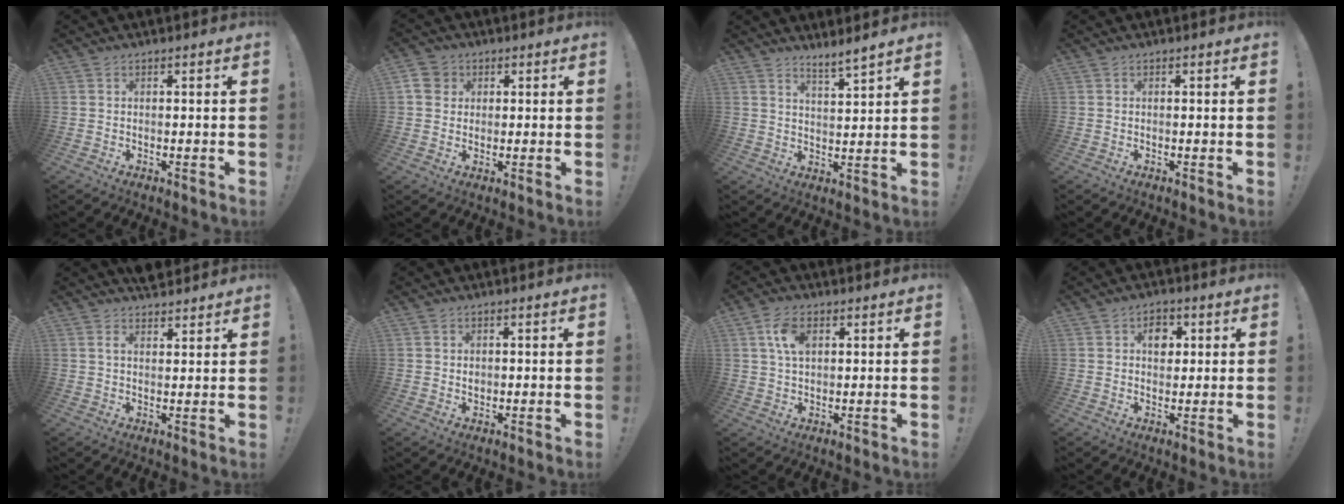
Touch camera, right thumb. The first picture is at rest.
{"total": 6.0, "force": [1.9, 5.2, 2.2], "torque": [-0.037, 0.002, 0.040]}
{"total": 5.2, "force": [4.6, -0.2, 2.4], "torque": [-0.038, -0.034, 0.077]}
{"total": 0.0}
{"total": 3.8, "force": [3.3, 1.4, 1.4], "torque": [-0.013, -0.020, 0.058]}
{"total": 1.3, "force": [0.2, 1.2, 0.3], "torque": [-0.007, 0.003, 0.003]}
{"total": 7.0, "force": [2.4, 4.2, 5.0], "torque": [-0.078, 0.000, 0.042]}
{"total": 5.5, "force": [1.3, 4.4, 3.0], "torque": [-0.029, 0.001, 0.017]}